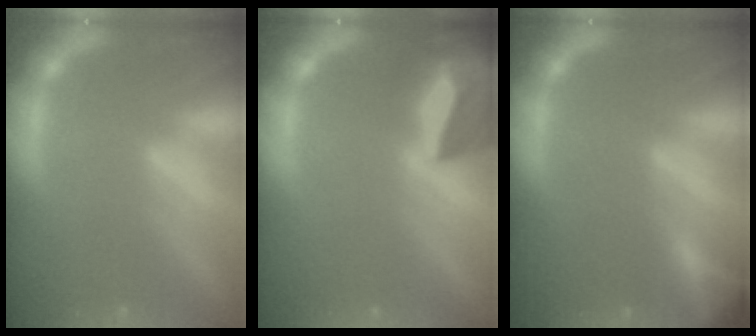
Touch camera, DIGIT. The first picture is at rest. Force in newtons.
{"total": 9.0}
{"total": 3.5}